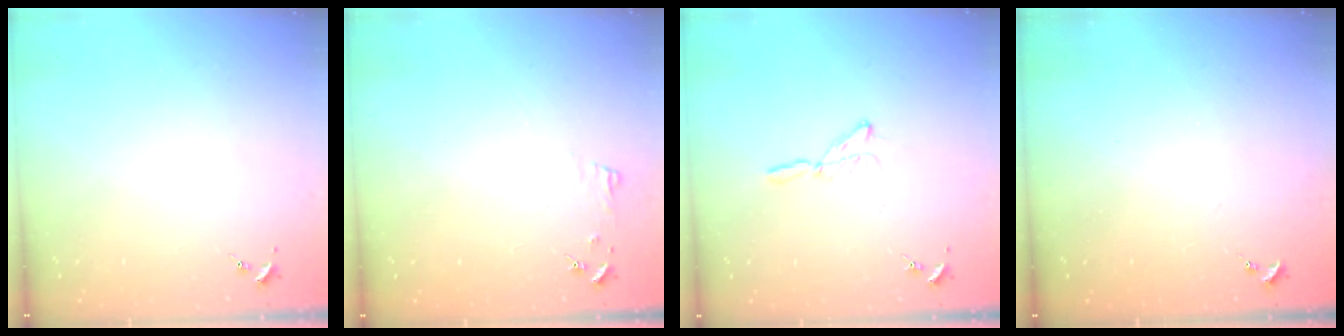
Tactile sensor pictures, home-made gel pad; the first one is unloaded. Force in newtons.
{"total": 4.2, "press": 4.2, "slide": 0.4}
{"total": 3.9, "press": 3.9, "slide": 0.4}
{"total": 0.0}